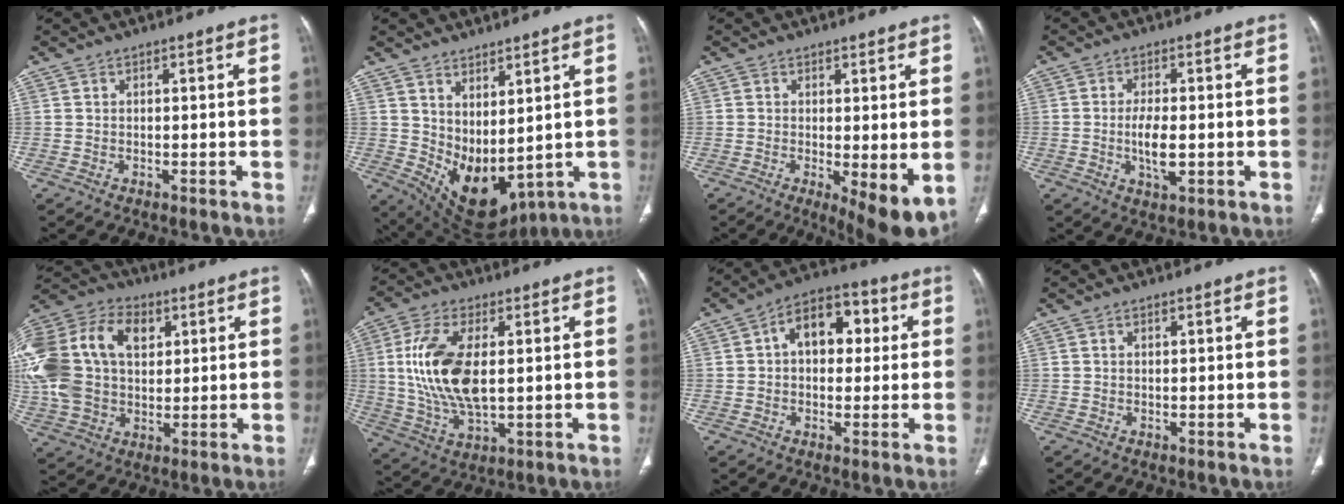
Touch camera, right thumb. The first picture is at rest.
{"total": 12.1, "force": [2.0, 6.5, 10.0], "torque": [-0.151, -0.032, 0.071]}
{"total": 8.3, "force": [-1.4, 2.5, 7.8], "torque": [-0.116, -0.026, -0.017]}
{"total": 6.0, "force": [-0.9, 2.7, 5.3], "torque": [-0.092, -0.006, -0.014]}
{"total": 26.5, "force": [6.5, 18.1, 18.3], "torque": [-0.411, 0.046, 0.126]}
{"total": 15.2, "force": [1.8, 7.5, 13.1], "torque": [-0.267, -0.010, 0.041]}
{"total": 11.2, "force": [2.2, 7.5, 8.1], "torque": [-0.083, 0.026, 0.024]}
{"total": 0.6, "force": [0.2, 0.4, 0.4], "torque": [-0.007, -0.001, 0.004]}